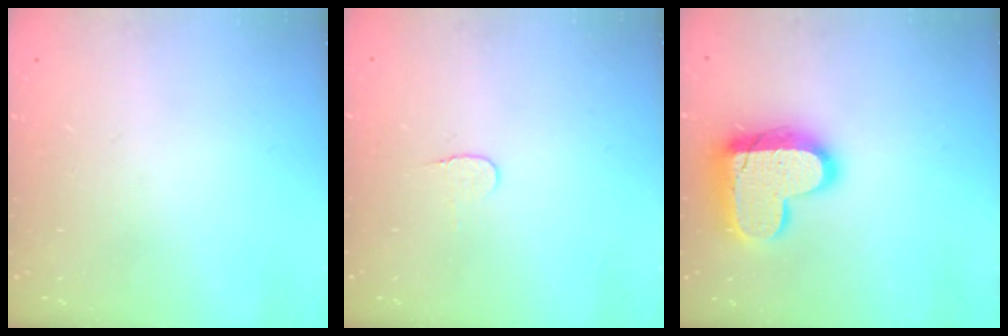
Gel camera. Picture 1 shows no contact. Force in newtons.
{"total": 3.9, "press": 3.9, "slide": 0.2}
{"total": 17.1, "press": 17.0, "slide": 1.2}